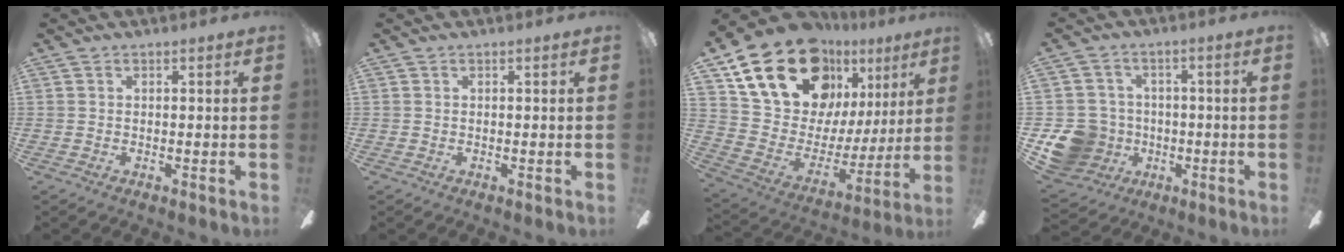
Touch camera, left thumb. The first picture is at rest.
{"total": 0.0}
{"total": 23.7, "force": [15.6, 13.2, 12.0], "torque": [-0.221, -0.081, 0.296]}
{"total": 11.0, "force": [-3.4, 9.9, 3.4], "torque": [-0.091, 0.032, -0.052]}